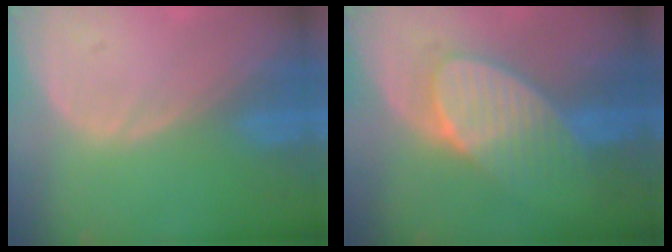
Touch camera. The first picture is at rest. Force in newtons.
{"total": 7.5, "press": 7.4, "slide": 1.3}